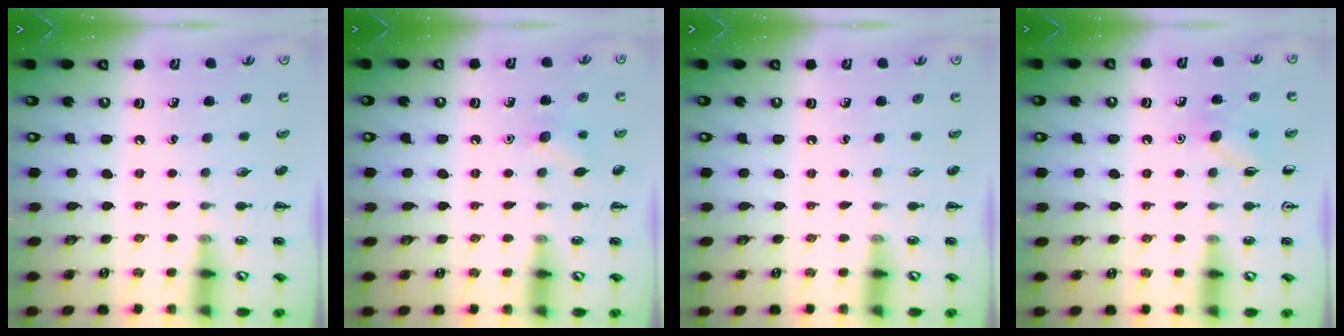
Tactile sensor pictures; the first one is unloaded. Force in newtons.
{"total": 7.5, "press": 7.2, "slide": 2.2}
{"total": 0.0}
{"total": 6.4, "press": 6.1, "slide": 1.9}